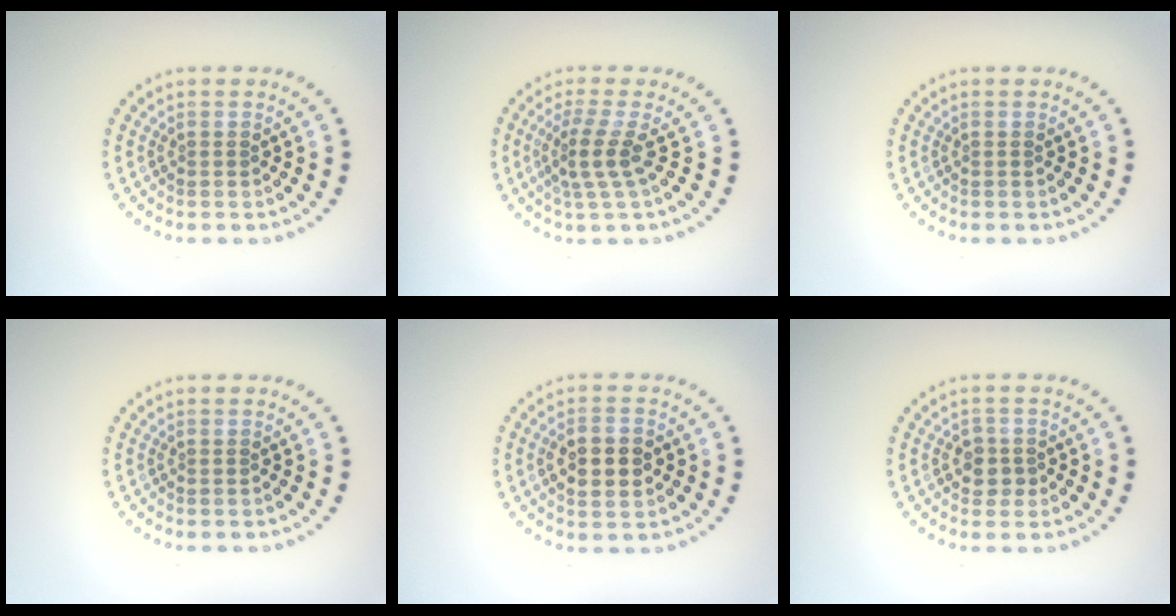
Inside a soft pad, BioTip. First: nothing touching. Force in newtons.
{"total": 2.9, "press": 2.1, "slide": 2.0}
{"total": 0.0}
{"total": 0.0}
{"total": 3.6, "press": 3.6, "slide": 0.1}
{"total": 1.9, "press": 1.7, "slide": 0.6}